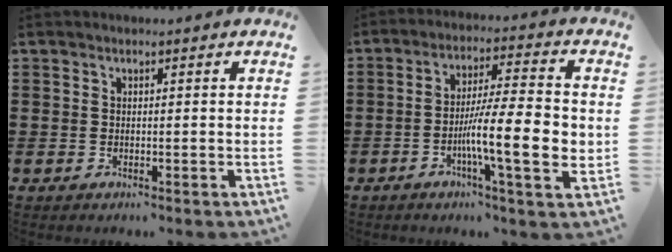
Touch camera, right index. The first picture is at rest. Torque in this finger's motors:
{"motor_torque": [2.14, 0.00, 0.82, 0.21]}